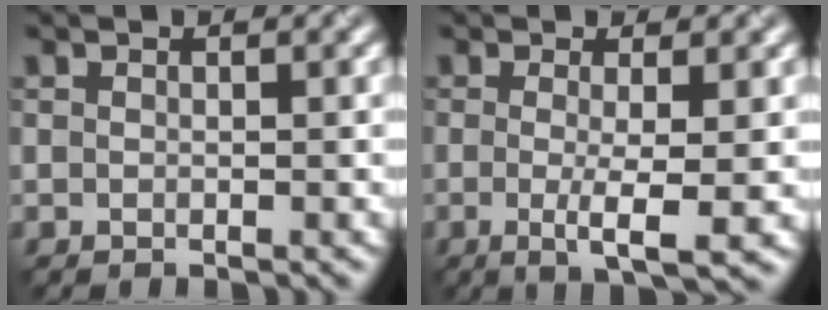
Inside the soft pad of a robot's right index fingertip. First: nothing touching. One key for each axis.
{"total": 3.8, "fx": -1.1, "fy": 0.4, "fz": 3.6, "tx": -0.064, "ty": -0.003, "tz": -0.008}